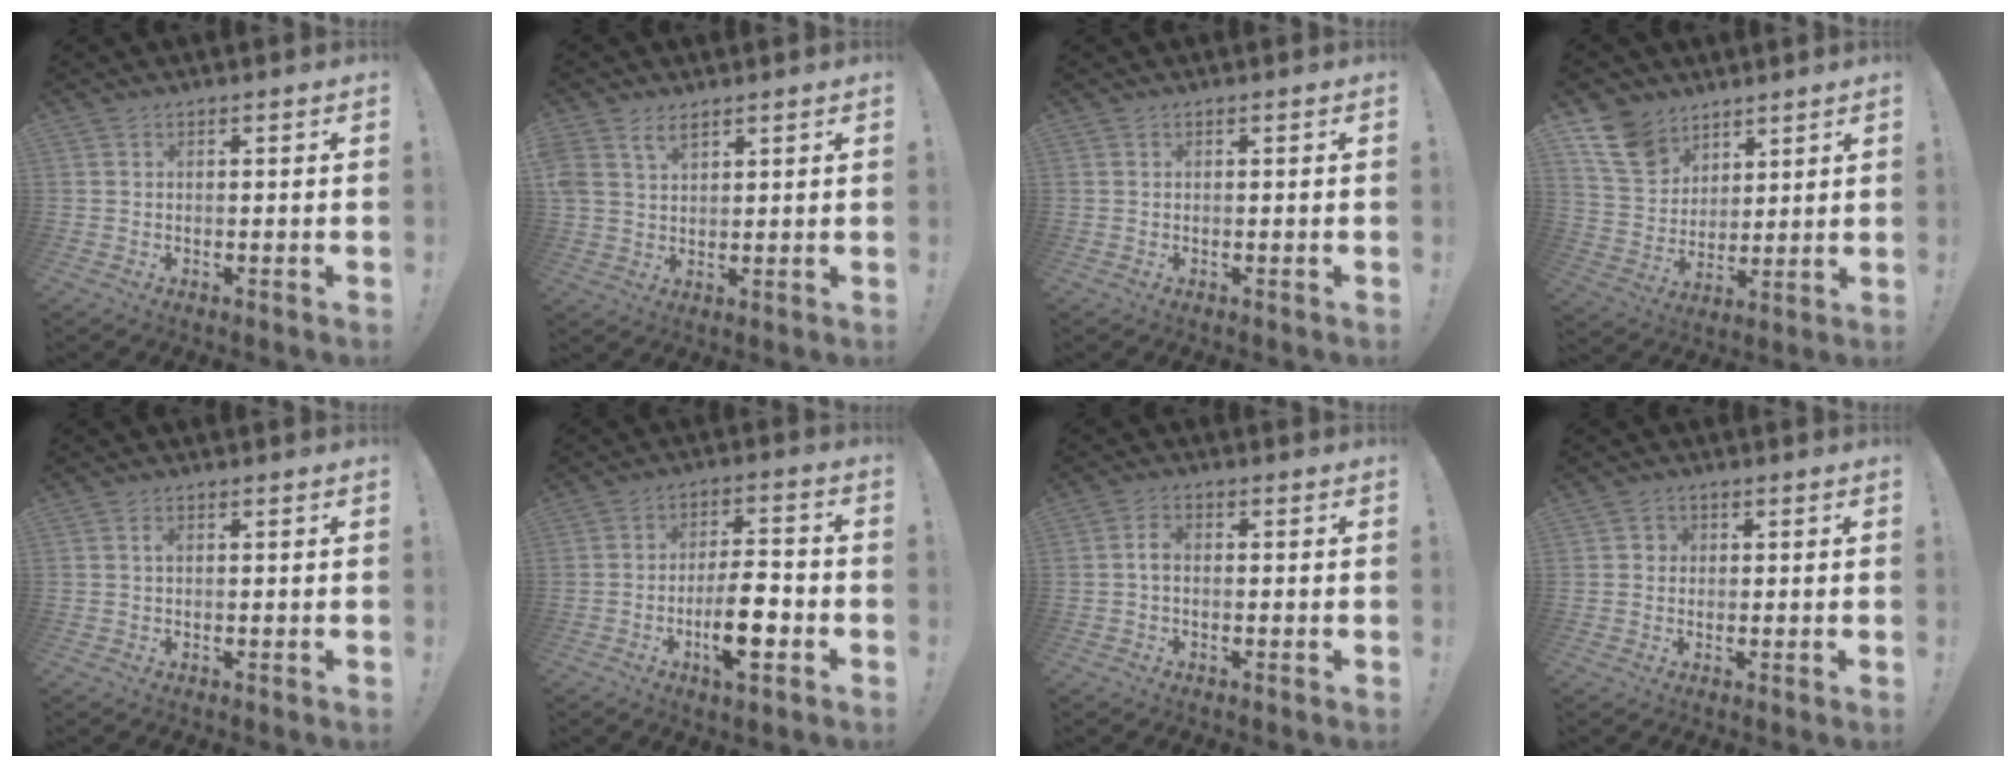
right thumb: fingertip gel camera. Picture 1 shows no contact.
{"total": 5.0, "force": [3.3, 2.7, 2.5], "torque": [-0.050, -0.009, 0.065]}
{"total": 0.0}
{"total": 13.1, "force": [8.5, 8.9, 4.4], "torque": [-0.088, -0.047, 0.172]}
{"total": 0.8, "force": [0.0, 0.3, 0.7], "torque": [-0.011, 0.002, -0.001]}
{"total": 11.9, "force": [-4.2, 3.9, 10.4], "torque": [-0.182, 0.012, -0.073]}
{"total": 2.6, "force": [-0.4, 1.5, 2.1], "torque": [-0.041, 0.008, -0.005]}
{"total": 2.0, "force": [-0.1, 1.9, 0.6], "torque": [-0.006, 0.003, -0.003]}